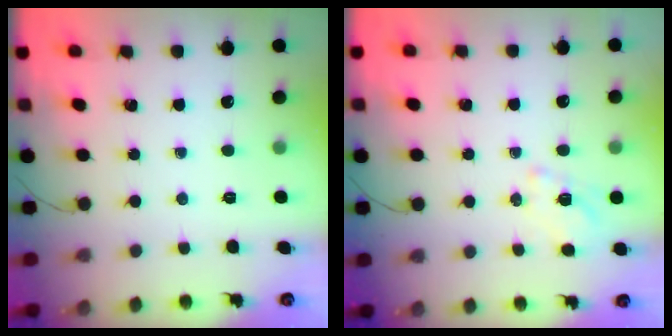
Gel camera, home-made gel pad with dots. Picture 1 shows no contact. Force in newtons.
{"total": 1.5, "press": 0.9, "slide": 1.1}